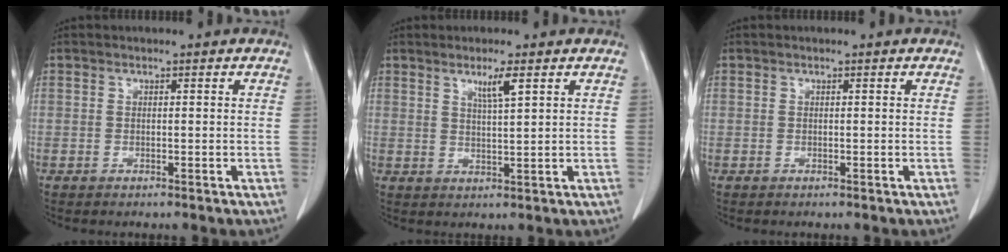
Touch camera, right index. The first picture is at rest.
{"total": 3.3, "force": [1.8, -0.3, 2.7], "torque": [-0.052, -0.005, 0.035]}
{"total": 0.0}